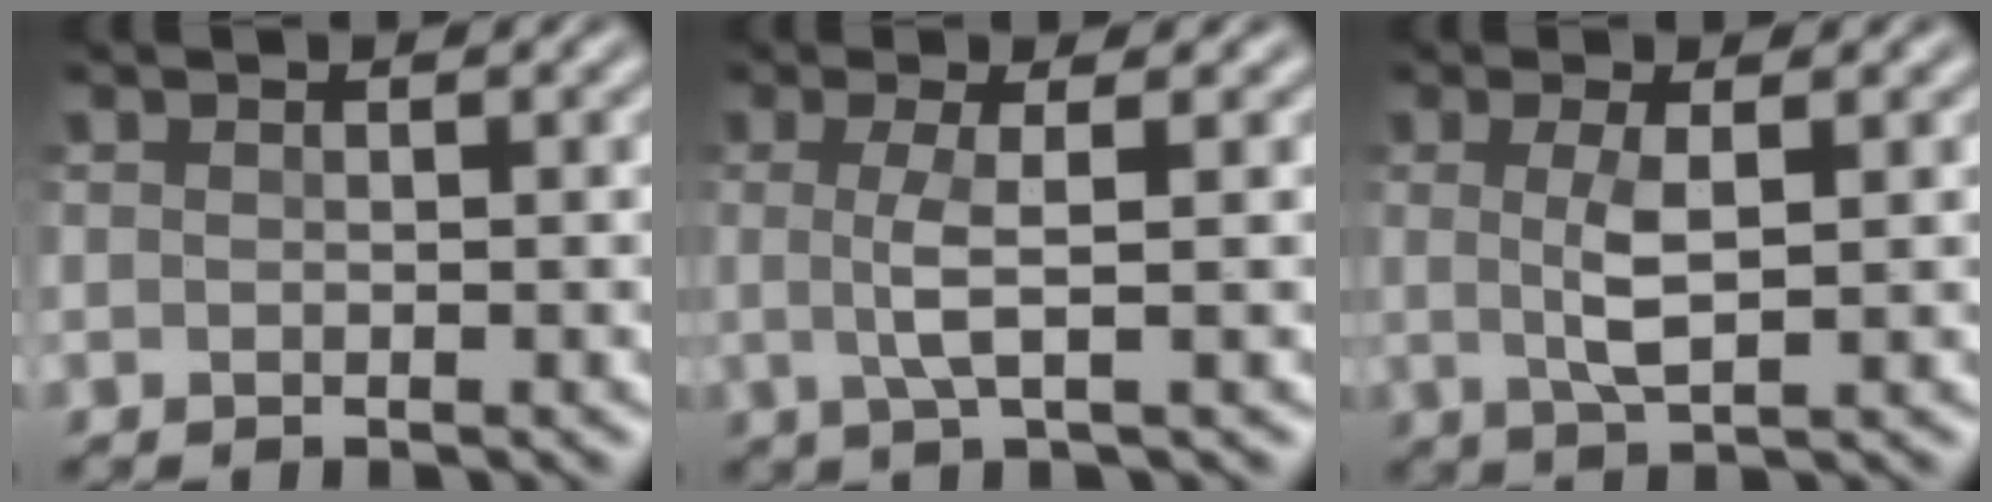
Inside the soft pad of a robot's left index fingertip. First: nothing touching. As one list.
[{"total": 2.4, "force": [0.0, -0.1, 2.4], "torque": [-0.056, 0.002, -0.002]}, {"total": 2.7, "force": [0.2, 0.3, 2.6], "torque": [-0.060, -0.002, 0.007]}]